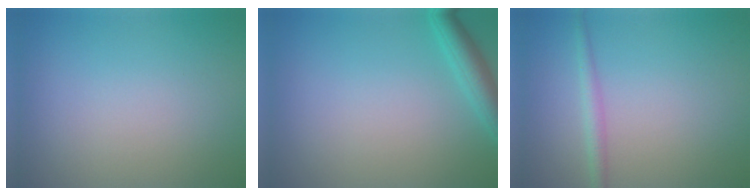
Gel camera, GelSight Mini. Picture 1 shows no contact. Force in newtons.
{"total": 2.5, "press": 2.5, "slide": 0.1}
{"total": 1.7, "press": 1.7, "slide": 0.0}